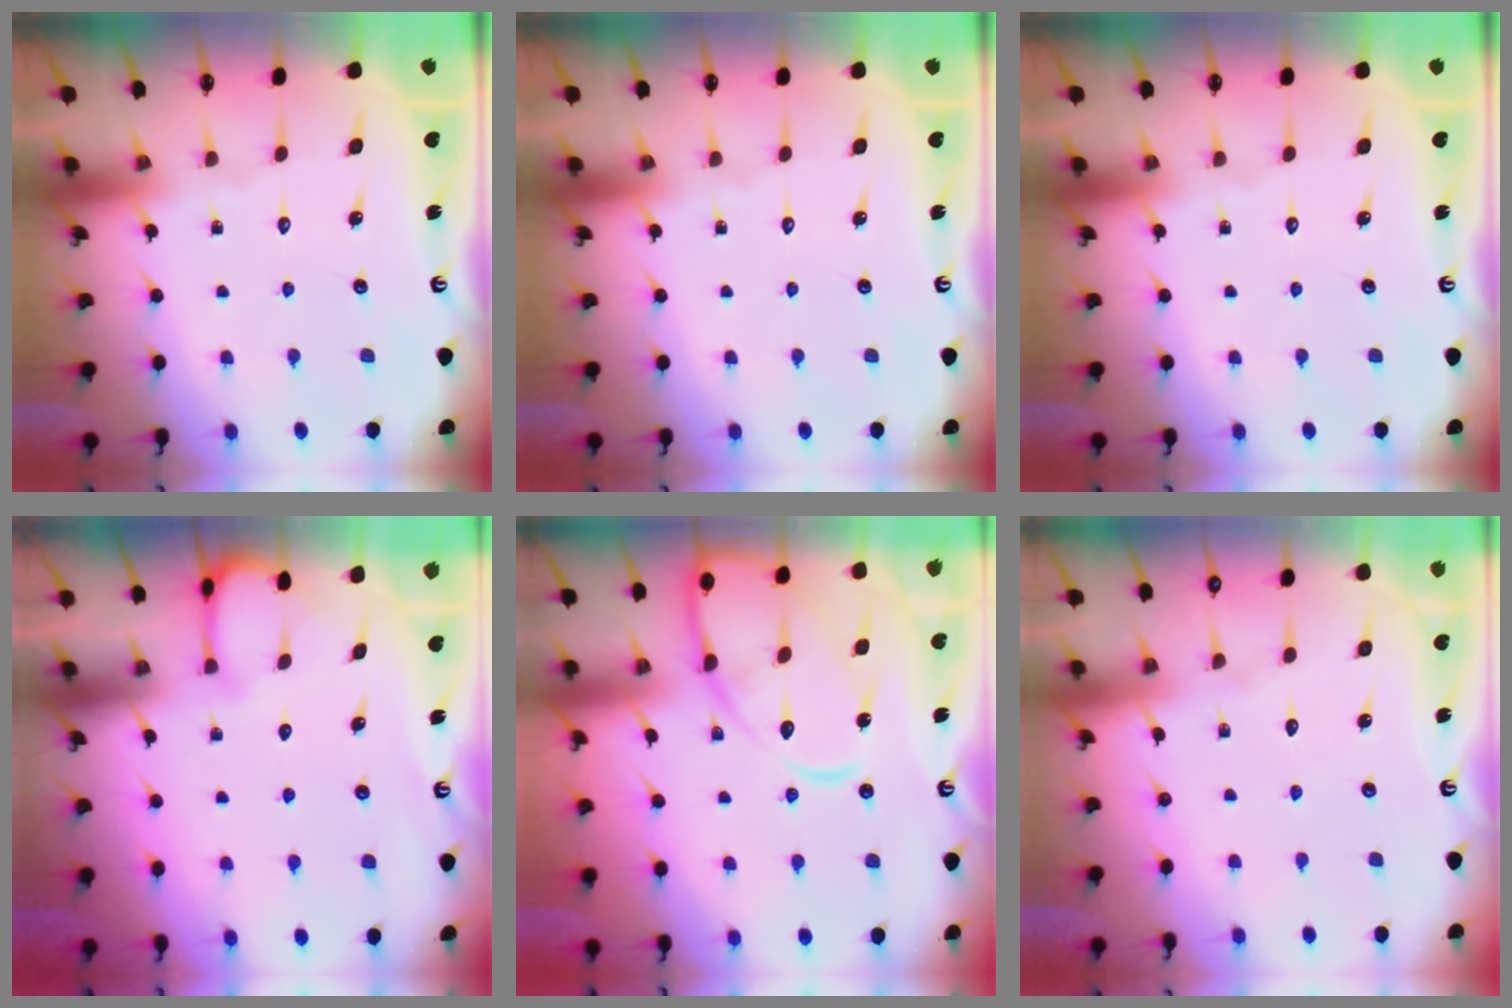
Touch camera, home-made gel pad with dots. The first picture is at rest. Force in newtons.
{"total": 0.0}
{"total": 0.0}
{"total": 2.8, "press": 2.8, "slide": 0.1}
{"total": 14.1, "press": 14.1, "slide": 1.3}
{"total": 2.7, "press": 2.6, "slide": 0.5}